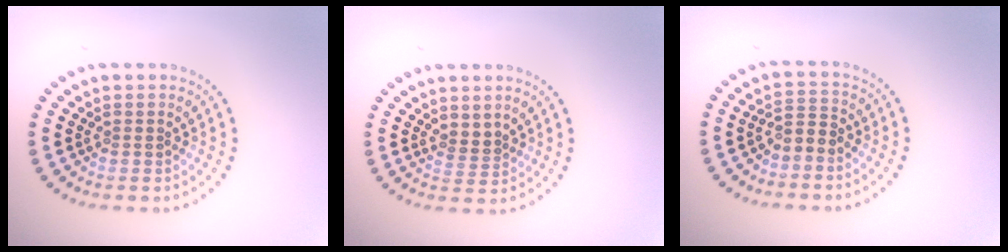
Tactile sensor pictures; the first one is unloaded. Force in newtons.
{"total": 1.6, "press": 1.2, "slide": 1.0}
{"total": 1.9, "press": 1.4, "slide": 1.2}